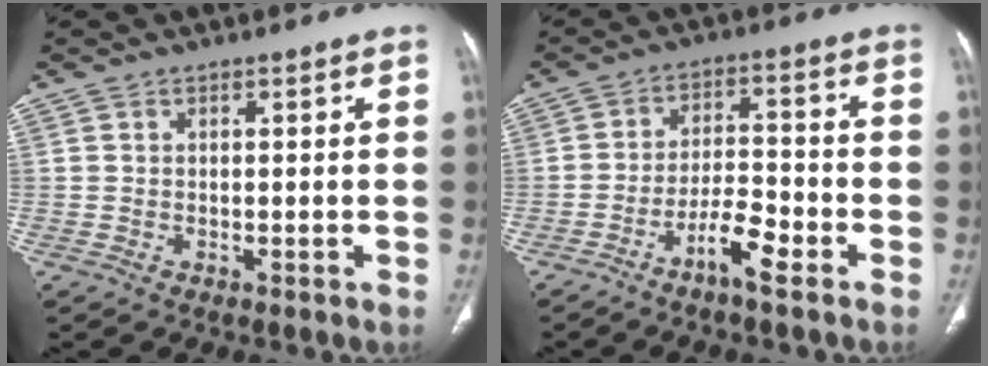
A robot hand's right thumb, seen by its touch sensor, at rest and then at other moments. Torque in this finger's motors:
{"motor_torque": [-0.36, -0.15, -0.03, -0.17, 0.03]}